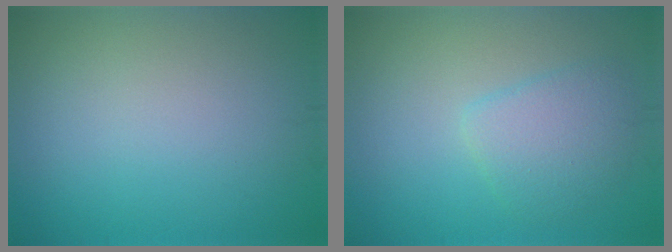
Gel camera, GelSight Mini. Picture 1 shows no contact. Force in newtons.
{"total": 3.0, "press": 3.0, "slide": 0.2}